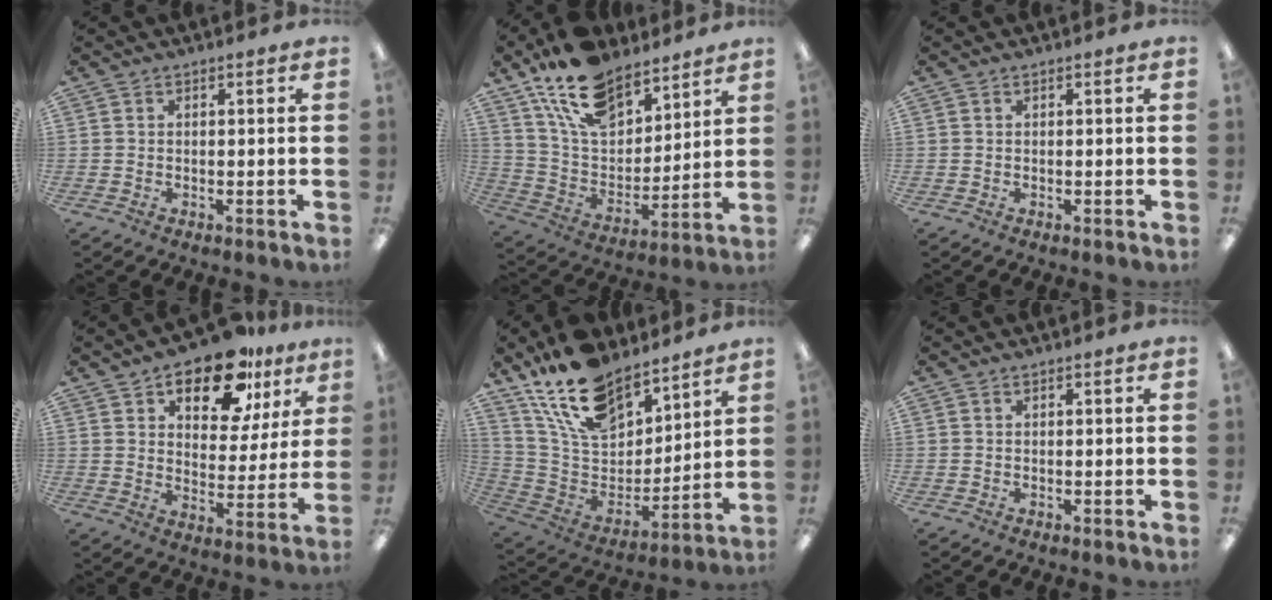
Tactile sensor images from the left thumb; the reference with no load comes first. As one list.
[{"total": 18.4, "force": [13.3, 9.5, 8.4], "torque": [-0.162, -0.067, 0.244]}, {"total": 0.0}, {"total": 15.4, "force": [10.8, 7.4, 8.2], "torque": [-0.117, -0.057, 0.183]}, {"total": 19.3, "force": [14.5, 9.5, 8.4], "torque": [-0.178, -0.081, 0.268]}, {"total": 0.0}]